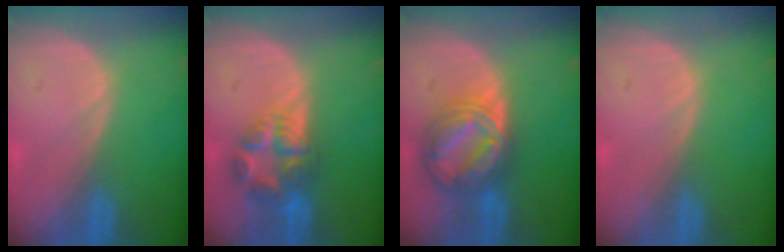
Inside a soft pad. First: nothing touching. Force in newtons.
{"total": 6.8, "press": 6.5, "slide": 2.1}
{"total": 9.1, "press": 9.1, "slide": 0.6}
{"total": 0.0}